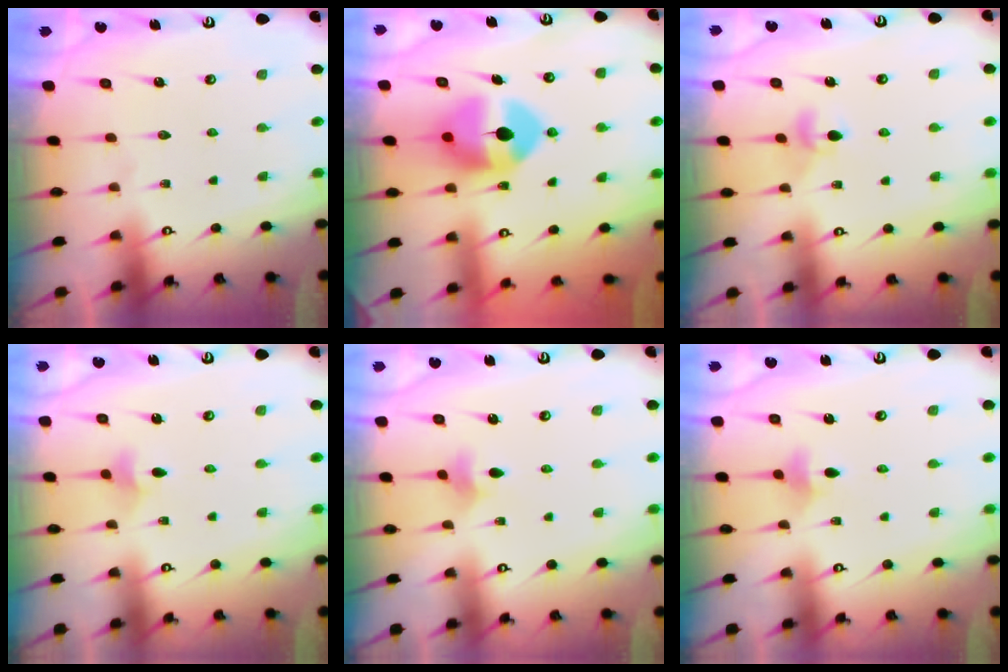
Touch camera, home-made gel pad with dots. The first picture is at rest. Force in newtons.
{"total": 10.0, "press": 9.9, "slide": 1.5}
{"total": 4.0, "press": 3.9, "slide": 0.6}
{"total": 3.2, "press": 3.1, "slide": 0.6}
{"total": 3.7, "press": 3.6, "slide": 0.9}
{"total": 3.4, "press": 3.4, "slide": 0.7}